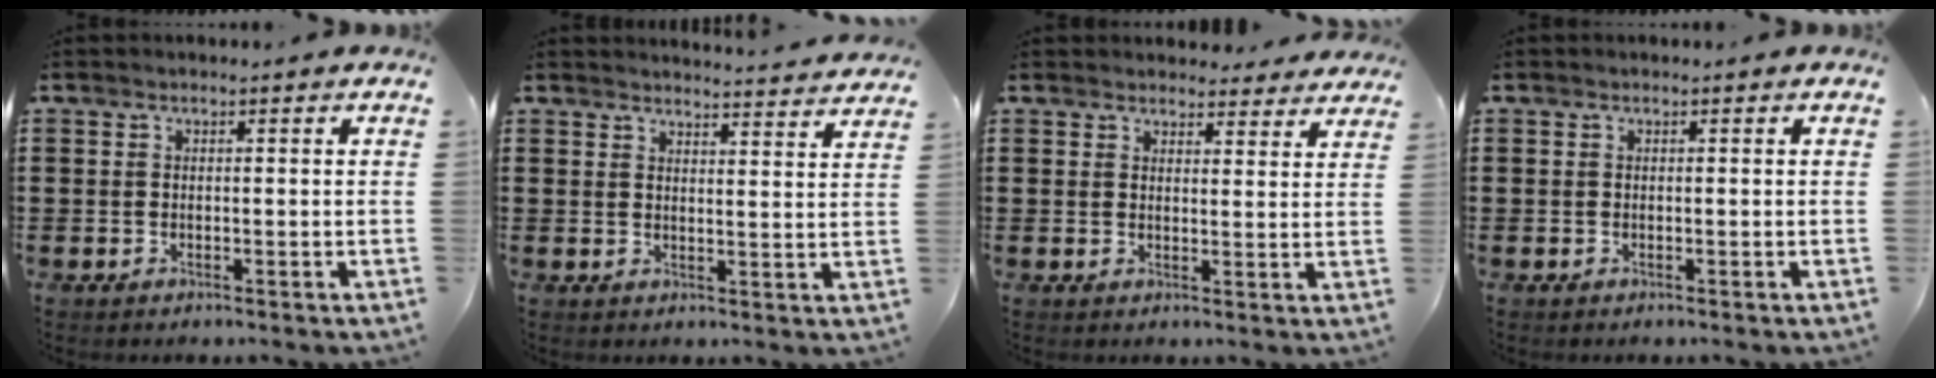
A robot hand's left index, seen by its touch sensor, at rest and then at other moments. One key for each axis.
{"total": 3.4, "fx": 3.4, "fy": -0.6, "fz": 0.2, "tx": -0.008, "ty": -0.024, "tz": 0.058}
{"total": 3.5, "fx": 3.4, "fy": 0.7, "fz": 0.4, "tx": -0.009, "ty": -0.013, "tz": 0.062}
{"total": 0.0}